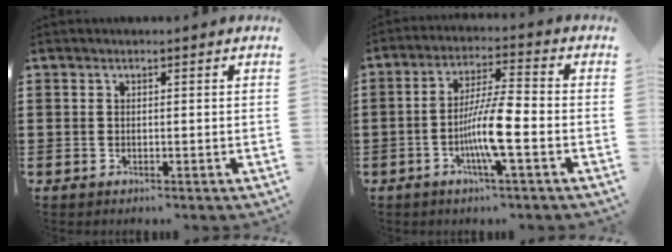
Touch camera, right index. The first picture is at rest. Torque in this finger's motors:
{"motor_torque": [2.14, 0.00, 0.57, 0.18]}